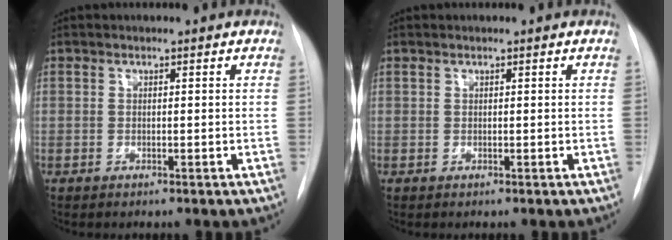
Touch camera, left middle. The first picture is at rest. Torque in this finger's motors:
{"motor_torque": [0.22, -0.43, -0.02, 0.00]}